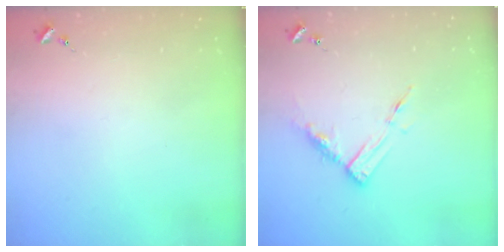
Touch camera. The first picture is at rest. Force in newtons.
{"total": 8.8, "press": 8.8, "slide": 0.6}